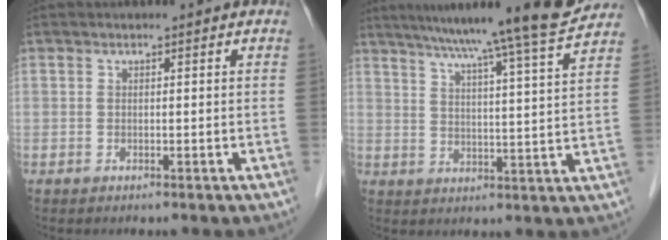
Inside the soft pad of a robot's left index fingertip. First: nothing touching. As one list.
[{"total": 16.3, "force": [14.3, -1.6, 7.7], "torque": [-0.125, -0.022, 0.193]}]